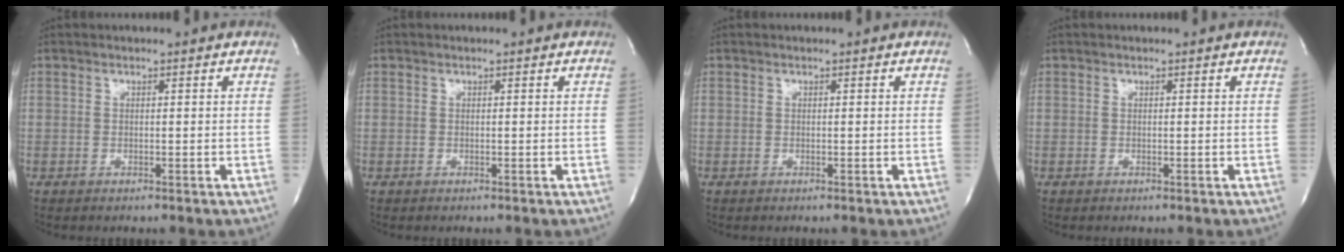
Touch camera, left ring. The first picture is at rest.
{"total": 0.0}
{"total": 0.0}
{"total": 0.0}